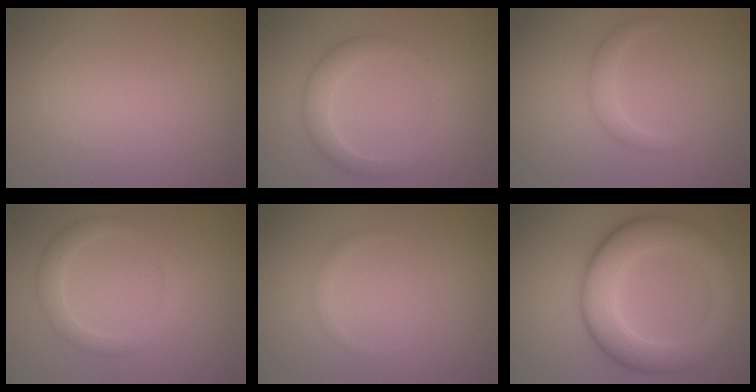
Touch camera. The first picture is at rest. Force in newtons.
{"total": 2.9, "press": 2.9, "slide": 0.2}
{"total": 1.5, "press": 1.5, "slide": 0.1}
{"total": 2.4, "press": 2.4, "slide": 0.2}
{"total": 0.6, "press": 0.6, "slide": 0.1}
{"total": 8.0, "press": 8.0, "slide": 0.3}